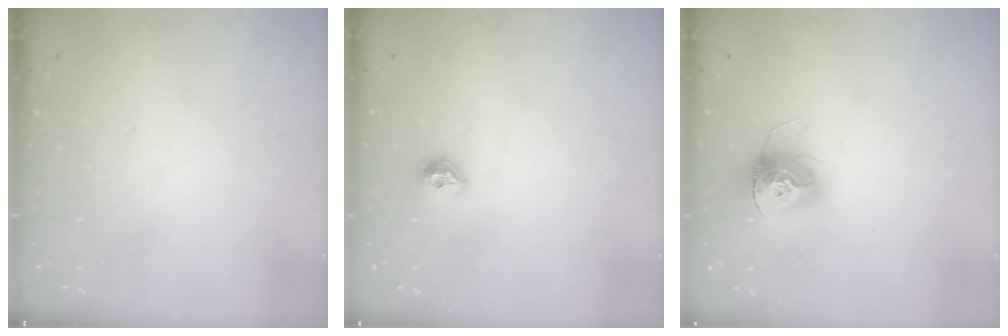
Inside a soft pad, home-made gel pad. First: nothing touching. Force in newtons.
{"total": 6.8, "press": 6.8, "slide": 0.3}
{"total": 13.6, "press": 13.5, "slide": 1.3}